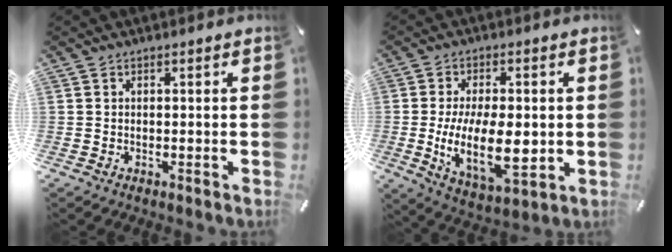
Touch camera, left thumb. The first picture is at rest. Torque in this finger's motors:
{"motor_torque": [-0.19, 1.43, 0.50, 0.14, 0.37]}